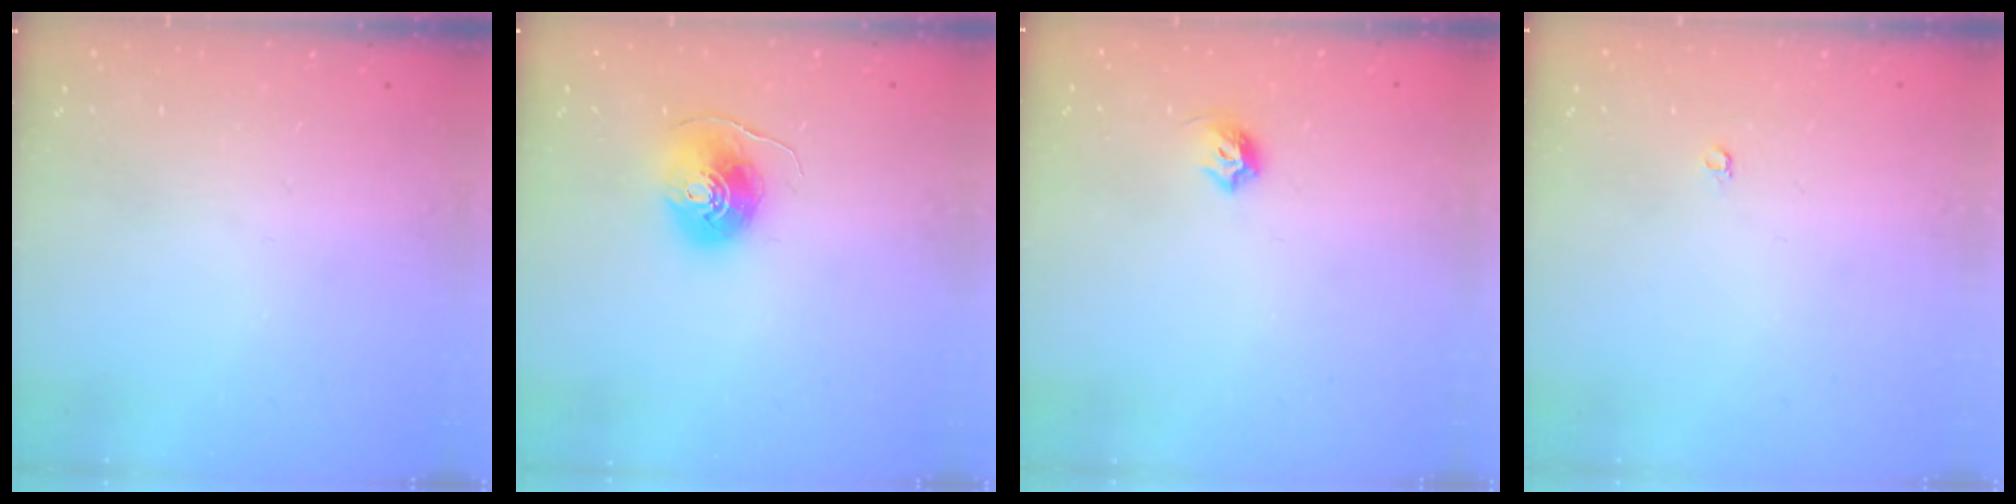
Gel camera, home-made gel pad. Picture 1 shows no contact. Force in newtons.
{"total": 8.7, "press": 8.7, "slide": 0.5}
{"total": 5.6, "press": 5.5, "slide": 1.3}
{"total": 3.2, "press": 3.2, "slide": 0.2}